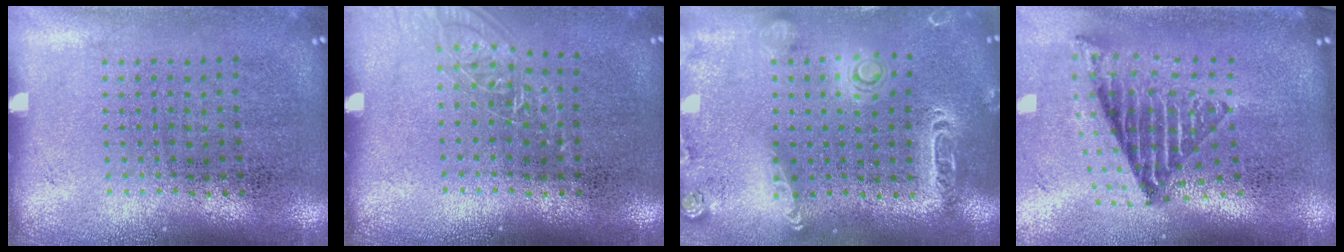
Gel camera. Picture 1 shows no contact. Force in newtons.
{"total": 1.1, "press": 1.1, "slide": 0.2}
{"total": 2.0, "press": 1.9, "slide": 0.7}
{"total": 1.9, "press": 1.4, "slide": 1.2}